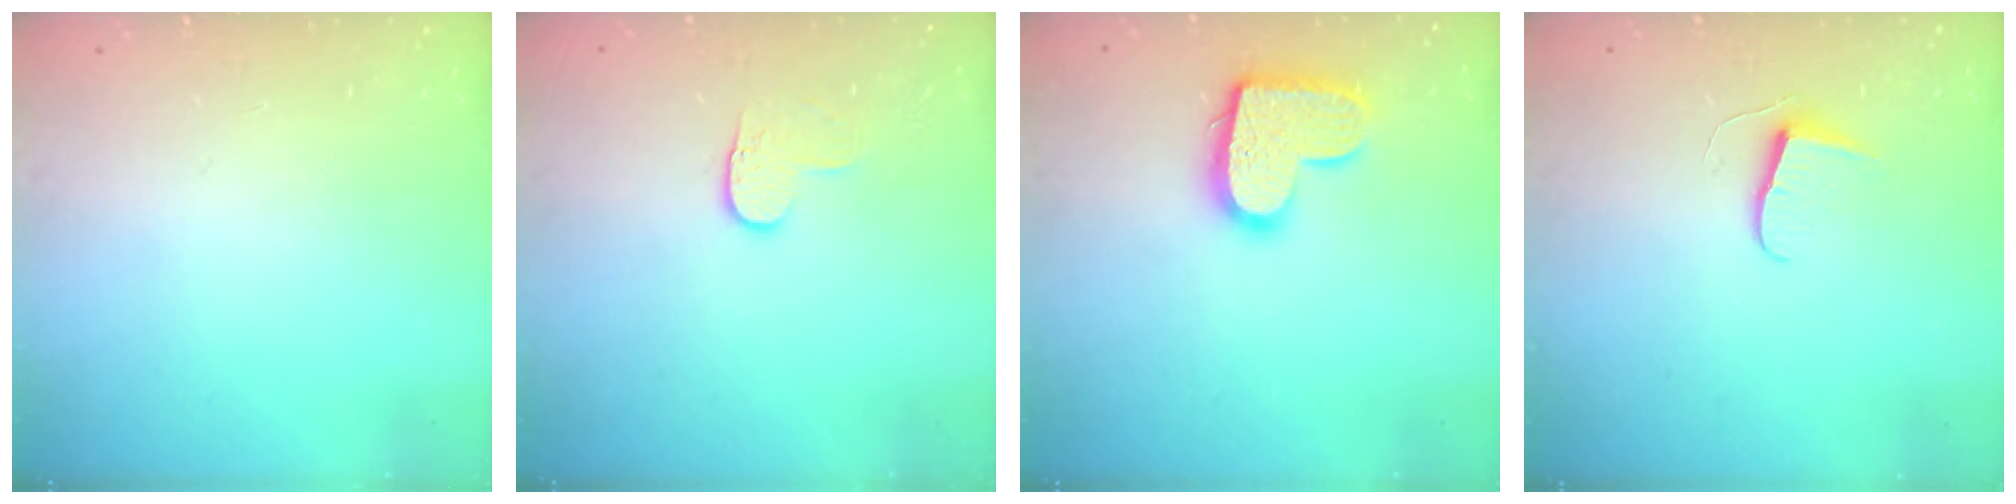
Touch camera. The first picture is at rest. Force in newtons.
{"total": 3.4, "press": 3.4, "slide": 0.3}
{"total": 14.6, "press": 14.6, "slide": 0.9}
{"total": 6.8, "press": 6.8, "slide": 0.5}